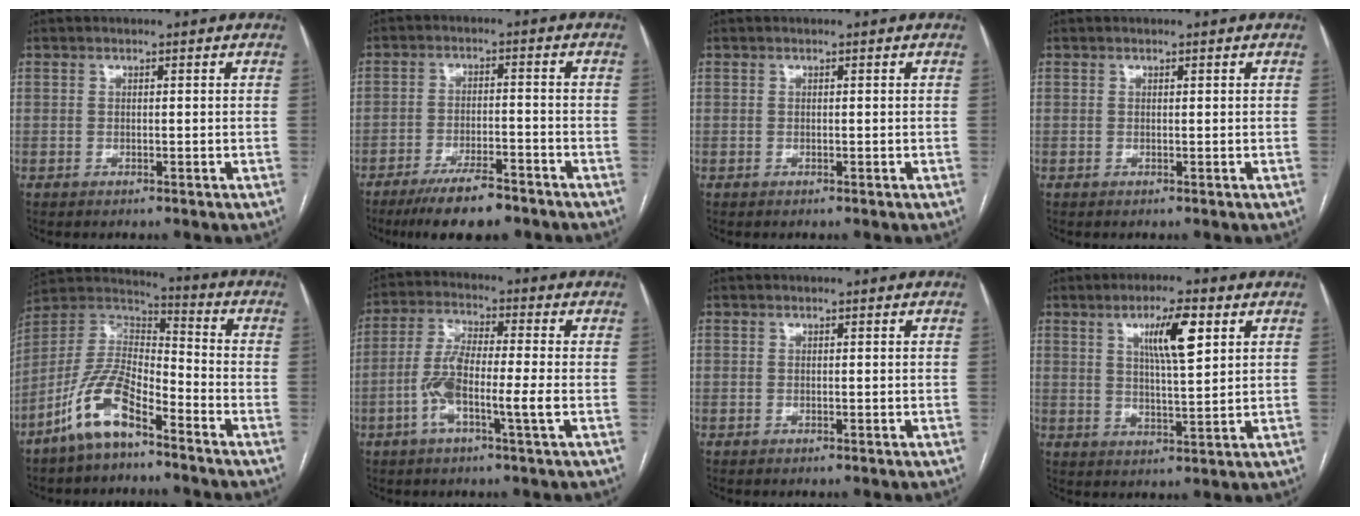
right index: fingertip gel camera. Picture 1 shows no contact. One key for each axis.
{"total": 9.6, "fx": -7.4, "fy": 2.2, "fz": 5.7, "tx": -0.095, "ty": -0.013, "tz": -0.123}
{"total": 0.0}
{"total": 0.0}
{"total": 11.7, "fx": -7.6, "fy": 3.8, "fz": 8.0, "tx": -0.175, "ty": 0.013, "tz": -0.146}
{"total": 8.5, "fx": -2.3, "fy": 0.6, "fz": 8.2, "tx": -0.167, "ty": 0.008, "tz": -0.052}
{"total": 0.0}
{"total": 7.8, "fx": 3.3, "fy": 1.0, "fz": 7.0, "tx": -0.122, "ty": 0.003, "tz": 0.057}